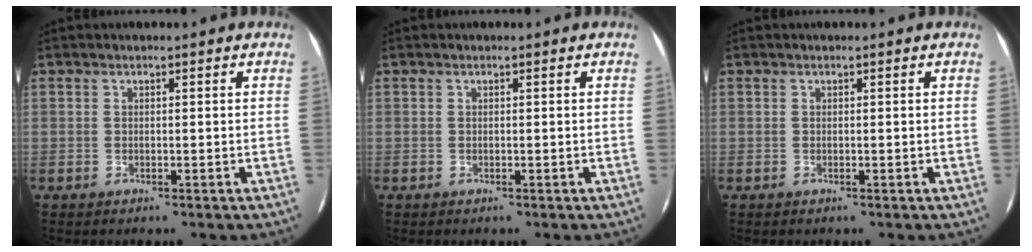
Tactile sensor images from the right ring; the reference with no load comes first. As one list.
[{"total": 0.0}, {"total": 0.0}]